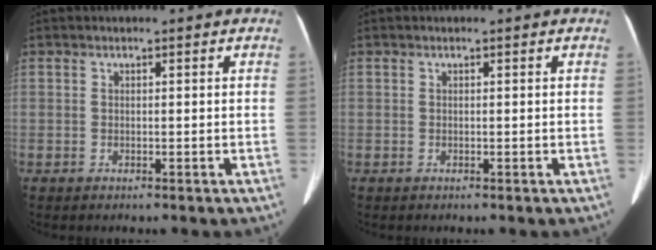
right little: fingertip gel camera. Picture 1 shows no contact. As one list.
[{"total": 0.0}]